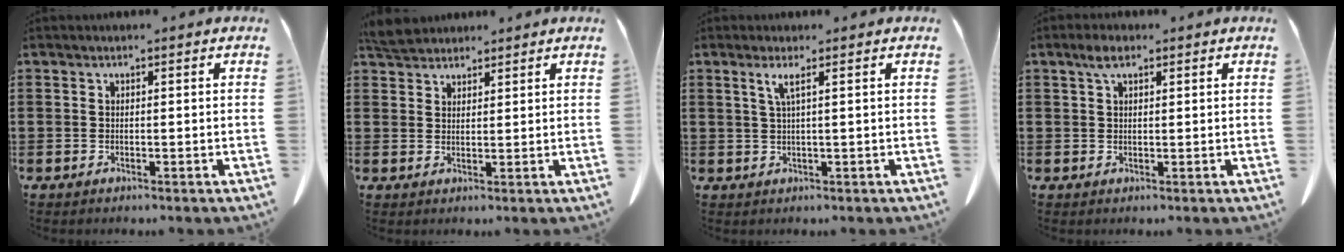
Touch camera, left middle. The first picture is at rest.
{"total": 4.0, "force": [3.8, 0.9, 0.9], "torque": [-0.030, -0.005, 0.076]}
{"total": 2.2, "force": [0.9, -0.3, 2.0], "torque": [-0.044, -0.007, 0.015]}
{"total": 2.6, "force": [1.5, 1.2, 1.7], "torque": [-0.038, 0.006, 0.028]}